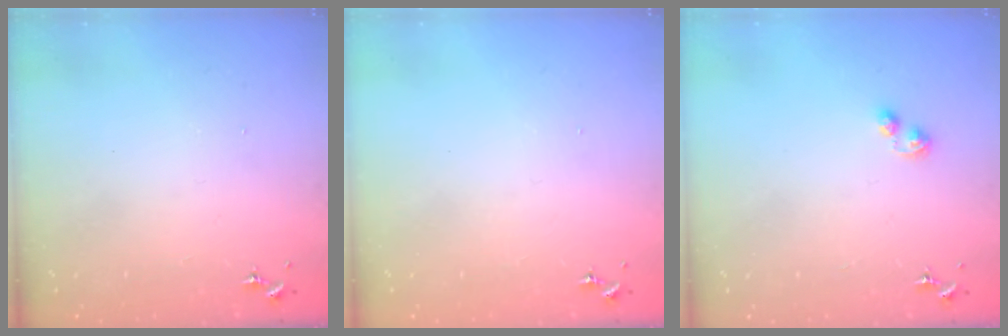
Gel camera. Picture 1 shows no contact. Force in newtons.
{"total": 0.0}
{"total": 3.4, "press": 3.4, "slide": 0.4}